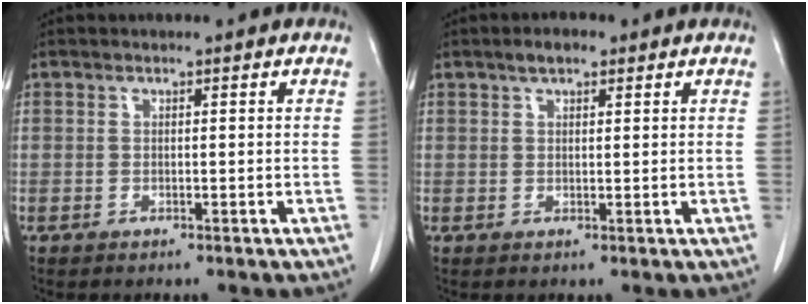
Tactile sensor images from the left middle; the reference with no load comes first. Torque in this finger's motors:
{"motor_torque": [0.23, -0.19, 0.03, 0.01]}